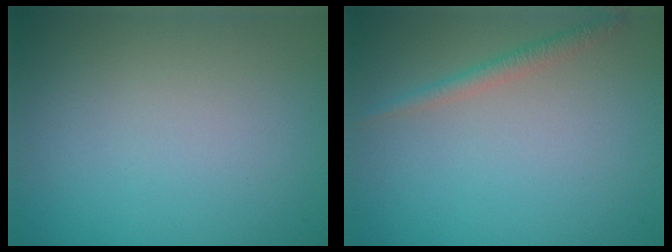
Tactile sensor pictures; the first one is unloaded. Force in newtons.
{"total": 1.6, "press": 1.6, "slide": 0.1}